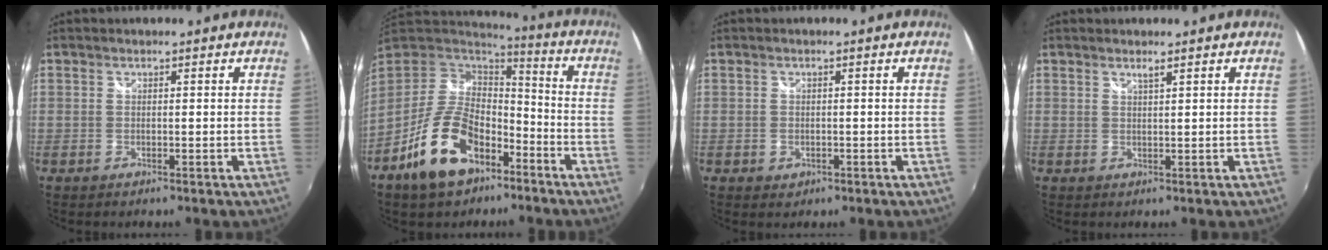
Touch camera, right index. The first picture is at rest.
{"total": 16.9, "force": [-9.2, 9.5, 10.5], "torque": [-0.216, 0.003, -0.151]}
{"total": 1.9, "force": [-0.7, 1.7, 0.7], "torque": [-0.014, -0.005, -0.010]}
{"total": 1.1, "force": [0.8, -0.1, 0.7], "torque": [-0.011, -0.001, 0.013]}